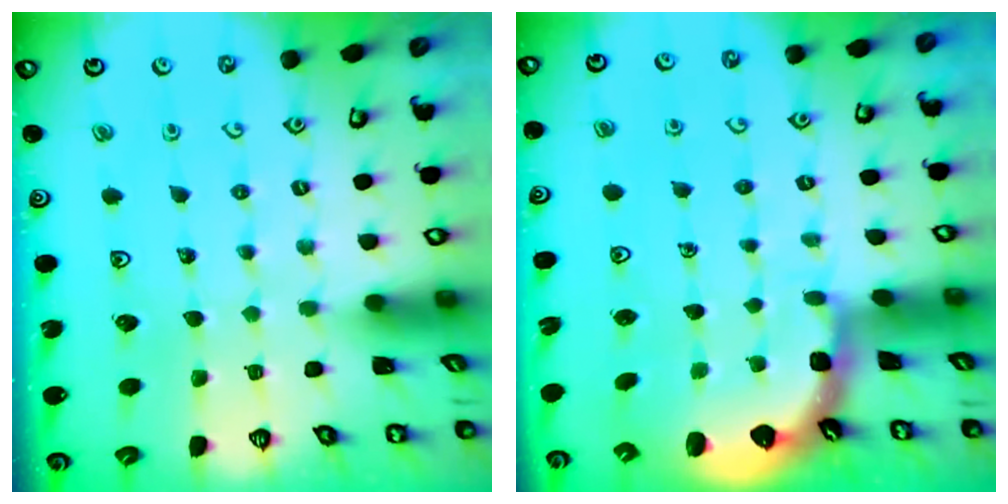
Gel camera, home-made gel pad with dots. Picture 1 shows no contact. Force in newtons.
{"total": 2.3, "press": 1.7, "slide": 1.6}